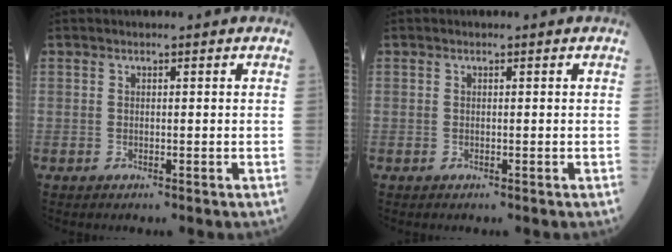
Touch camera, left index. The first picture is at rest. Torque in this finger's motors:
{"motor_torque": [0.00, 0.00, -0.01, 0.00]}